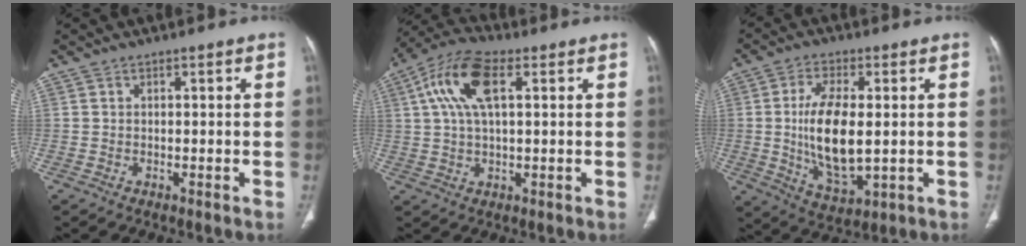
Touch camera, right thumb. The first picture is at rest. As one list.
[{"total": 11.6, "force": [3.6, 5.2, 9.8], "torque": [-0.204, 0.022, 0.064]}, {"total": 13.4, "force": [0.0, 6.1, 12.0], "torque": [-0.222, -0.017, 0.010]}]